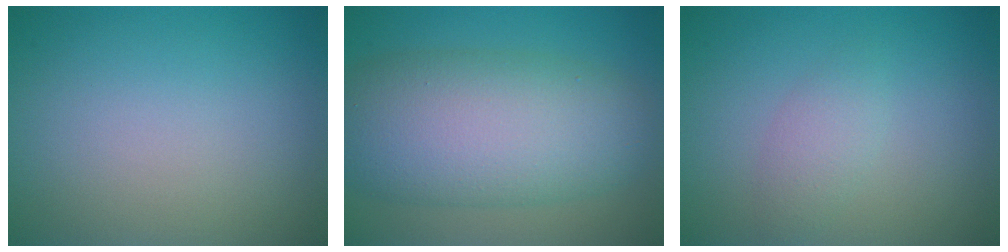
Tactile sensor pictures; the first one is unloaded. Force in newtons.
{"total": 10.5, "press": 10.5, "slide": 0.2}
{"total": 1.7, "press": 1.7, "slide": 0.1}